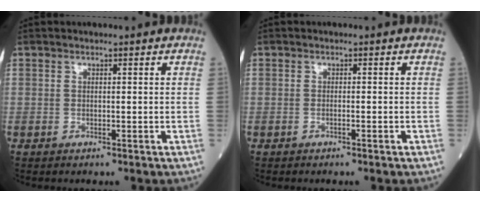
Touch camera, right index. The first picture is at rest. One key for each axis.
{"total": 0.7, "fx": -0.4, "fy": 0.0, "fz": 0.6, "tx": -0.016, "ty": 0.001, "tz": -0.001}